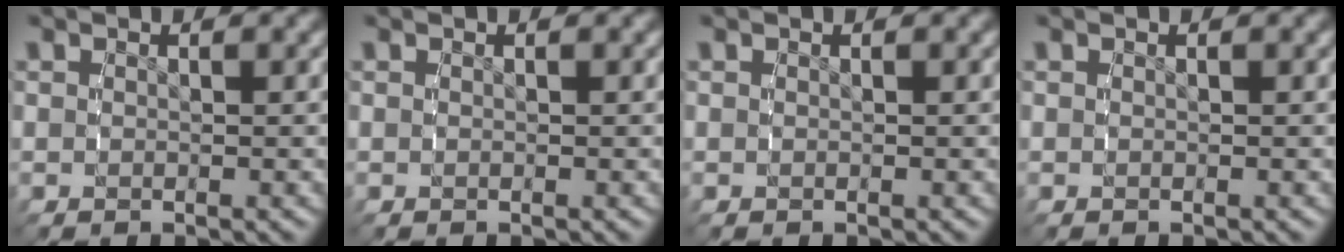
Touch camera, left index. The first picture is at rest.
{"total": 0.0}
{"total": 0.0}
{"total": 0.0}